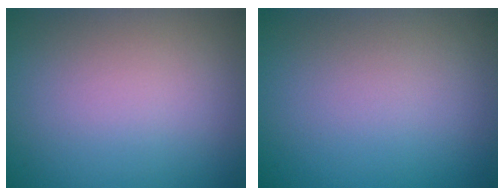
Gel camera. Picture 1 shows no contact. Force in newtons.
{"total": 0.0}